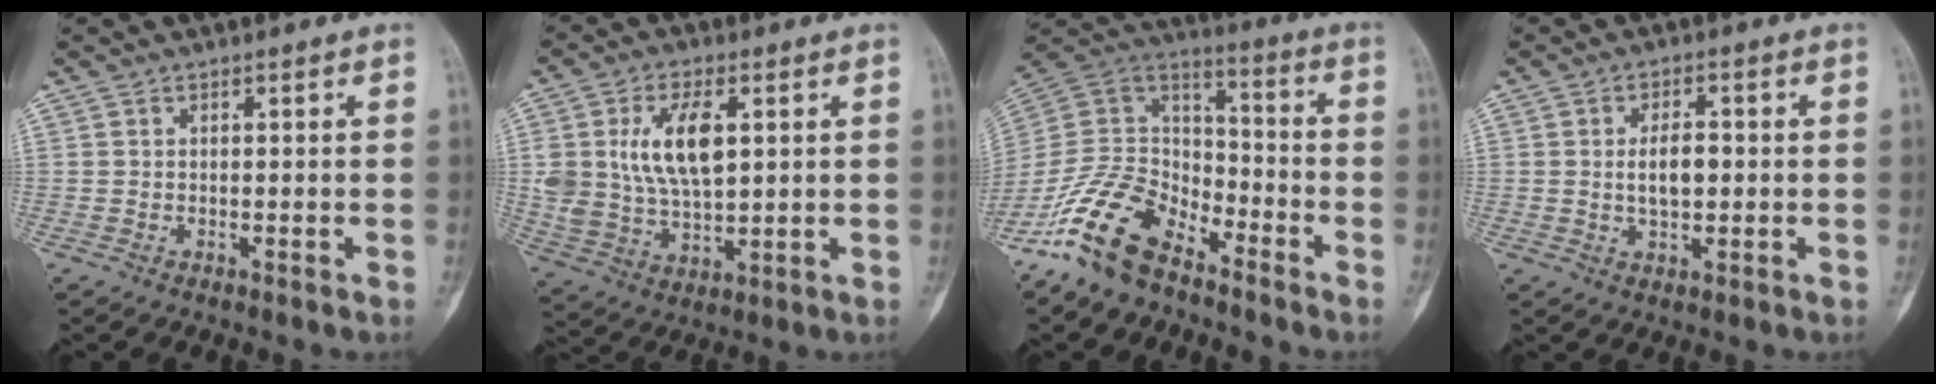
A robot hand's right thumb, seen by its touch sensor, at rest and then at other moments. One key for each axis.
{"total": 13.0, "fx": 3.2, "fy": 6.9, "fz": 10.5, "tx": -0.194, "ty": -0.009, "tz": 0.067}
{"total": 15.9, "fx": -11.2, "fy": 8.0, "fz": 8.0, "tx": -0.136, "ty": 0.079, "tz": -0.222}
{"total": 5.2, "fx": 0.1, "fy": 2.7, "fz": 4.5, "tx": -0.071, "ty": 0.002, "tz": 0.003}